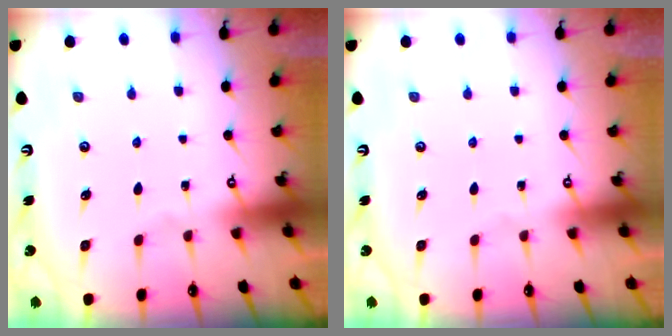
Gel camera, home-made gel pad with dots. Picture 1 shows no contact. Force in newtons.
{"total": 0.0}